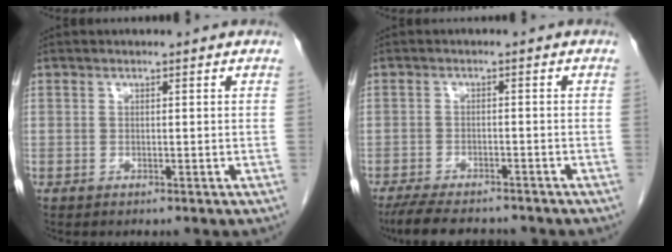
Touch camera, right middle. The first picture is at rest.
{"total": 8.8, "force": [-7.7, 2.1, 3.8], "torque": [-0.065, -0.017, -0.118]}